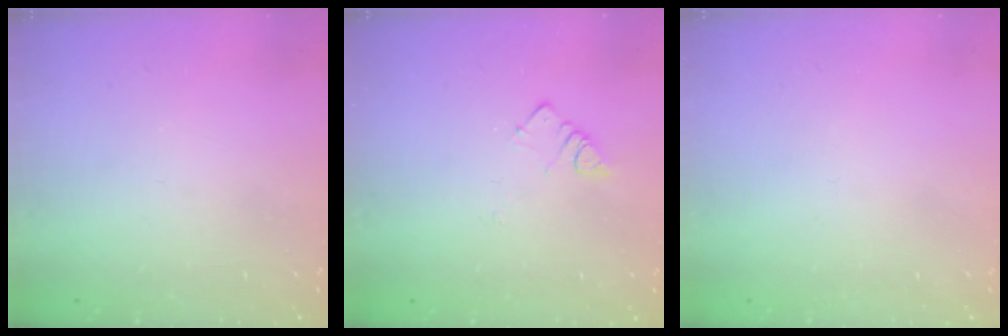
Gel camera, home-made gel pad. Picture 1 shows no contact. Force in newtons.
{"total": 3.2, "press": 3.2, "slide": 0.3}
{"total": 1.5, "press": 1.5, "slide": 0.1}